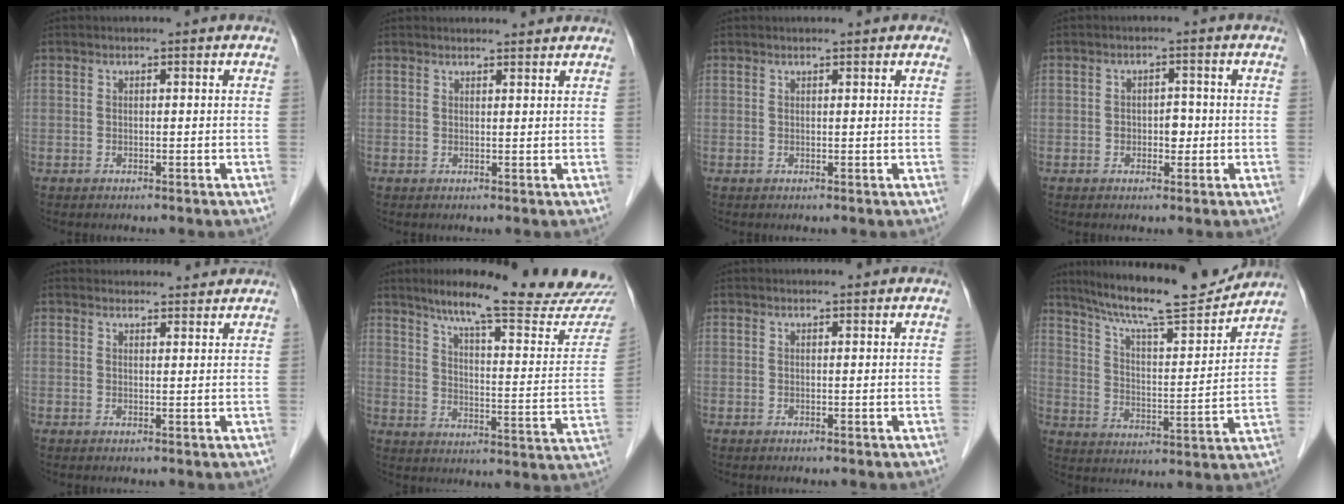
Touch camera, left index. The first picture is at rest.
{"total": 3.9, "force": [3.9, 0.5, 0.6], "torque": [-0.012, 0.014, 0.046]}
{"total": 1.6, "force": [1.4, 0.4, 0.7], "torque": [-0.011, 0.015, 0.017]}
{"total": 2.3, "force": [-0.4, 1.6, 1.7], "torque": [-0.020, 0.005, -0.005]}
{"total": 7.4, "force": [7.1, 1.5, 0.8], "torque": [0.002, 0.021, 0.077]}
{"total": 24.1, "force": [20.9, 1.4, 11.9], "torque": [-0.168, -0.061, 0.273]}
{"total": 2.6, "force": [2.5, 0.2, 0.5], "torque": [-0.010, 0.017, 0.033]}
{"total": 17.8, "force": [16.1, 1.2, 7.4], "torque": [-0.130, -0.003, 0.249]}